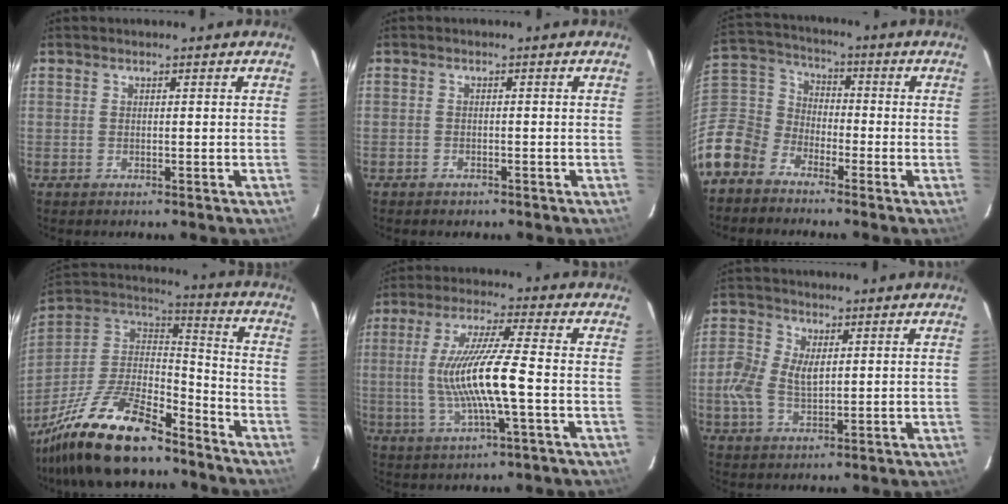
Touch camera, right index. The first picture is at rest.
{"total": 1.4, "force": [-1.0, 0.9, 0.2], "torque": [-0.007, 0.003, -0.014]}
{"total": 12.2, "force": [-7.9, 8.7, 3.2], "torque": [-0.105, 0.031, -0.172]}
{"total": 22.8, "force": [-16.8, 7.3, 13.6], "torque": [-0.281, -0.014, -0.292]}
{"total": 12.5, "force": [-1.7, 0.3, 12.3], "torque": [-0.238, -0.006, -0.027]}
{"total": 6.2, "force": [0.4, 4.0, 4.8], "torque": [-0.108, 0.007, 0.004]}